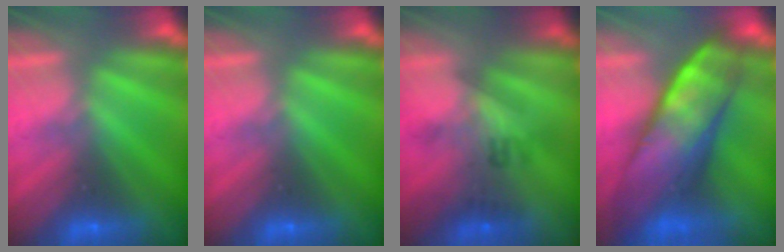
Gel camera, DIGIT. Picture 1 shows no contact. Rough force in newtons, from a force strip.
{"total": 0.0}
{"total": 2.3}
{"total": 9.0}